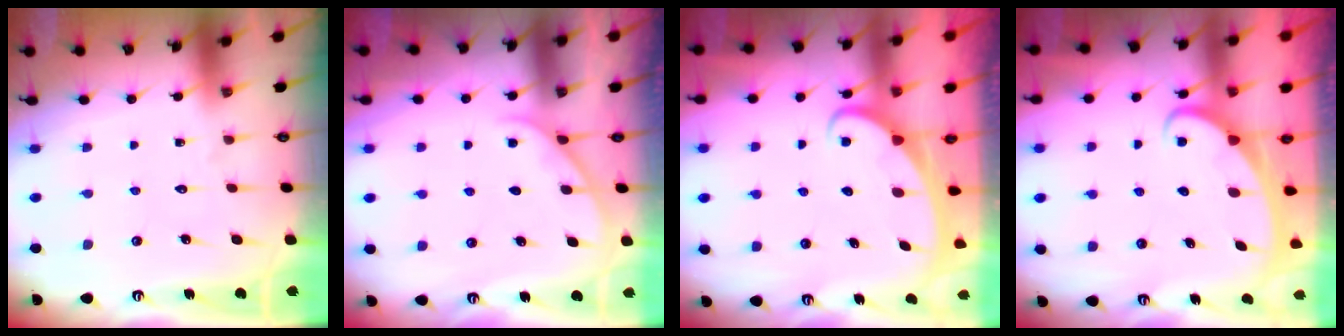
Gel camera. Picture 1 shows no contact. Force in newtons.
{"total": 2.1, "press": 2.1, "slide": 0.2}
{"total": 2.6, "press": 2.5, "slide": 0.3}
{"total": 2.6, "press": 2.5, "slide": 0.3}